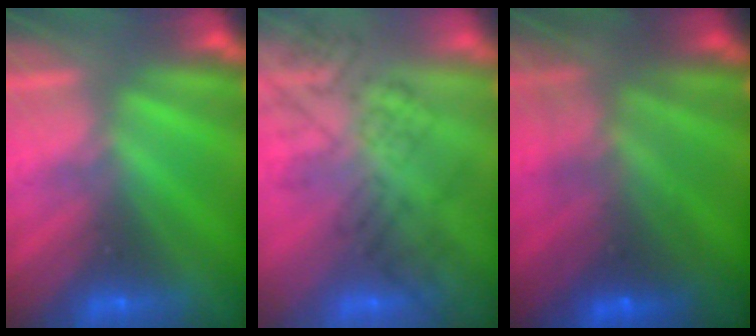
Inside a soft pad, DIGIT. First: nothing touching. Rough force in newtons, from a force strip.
{"total": 4.6}
{"total": 7.4}